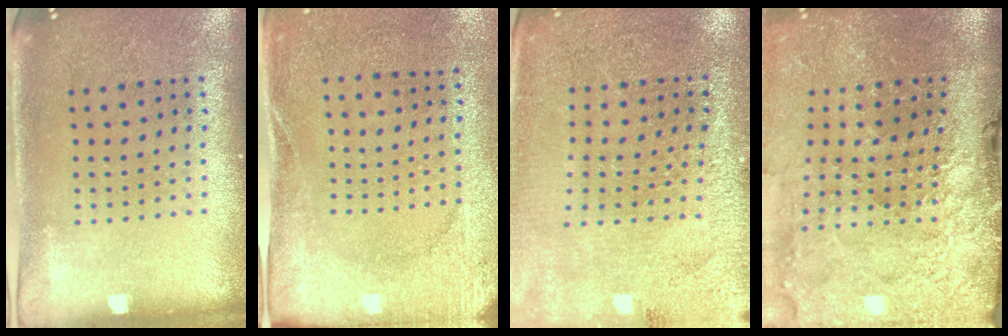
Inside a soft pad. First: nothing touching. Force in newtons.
{"total": 2.6, "press": 2.2, "slide": 1.4}
{"total": 2.8, "press": 2.8, "slide": 0.1}
{"total": 4.9, "press": 3.8, "slide": 3.0}